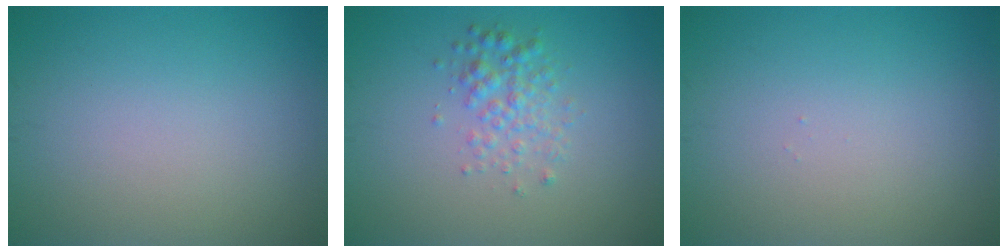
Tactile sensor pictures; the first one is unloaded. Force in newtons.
{"total": 2.3, "press": 2.3, "slide": 0.1}
{"total": 0.0}